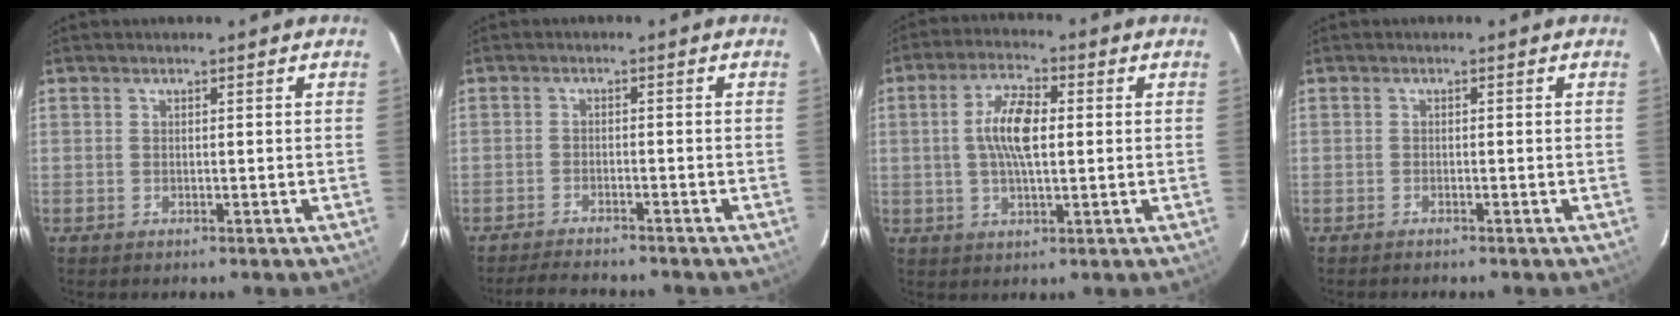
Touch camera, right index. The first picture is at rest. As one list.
[{"total": 7.3, "force": [-6.7, 1.2, 2.6], "torque": [-0.068, -0.008, -0.105]}, {"total": 8.4, "force": [0.8, 3.0, 7.8], "torque": [-0.149, 0.011, 0.013]}, {"total": 1.1, "force": [-1.0, 0.2, 0.3], "torque": [-0.015, 0.000, -0.020]}]